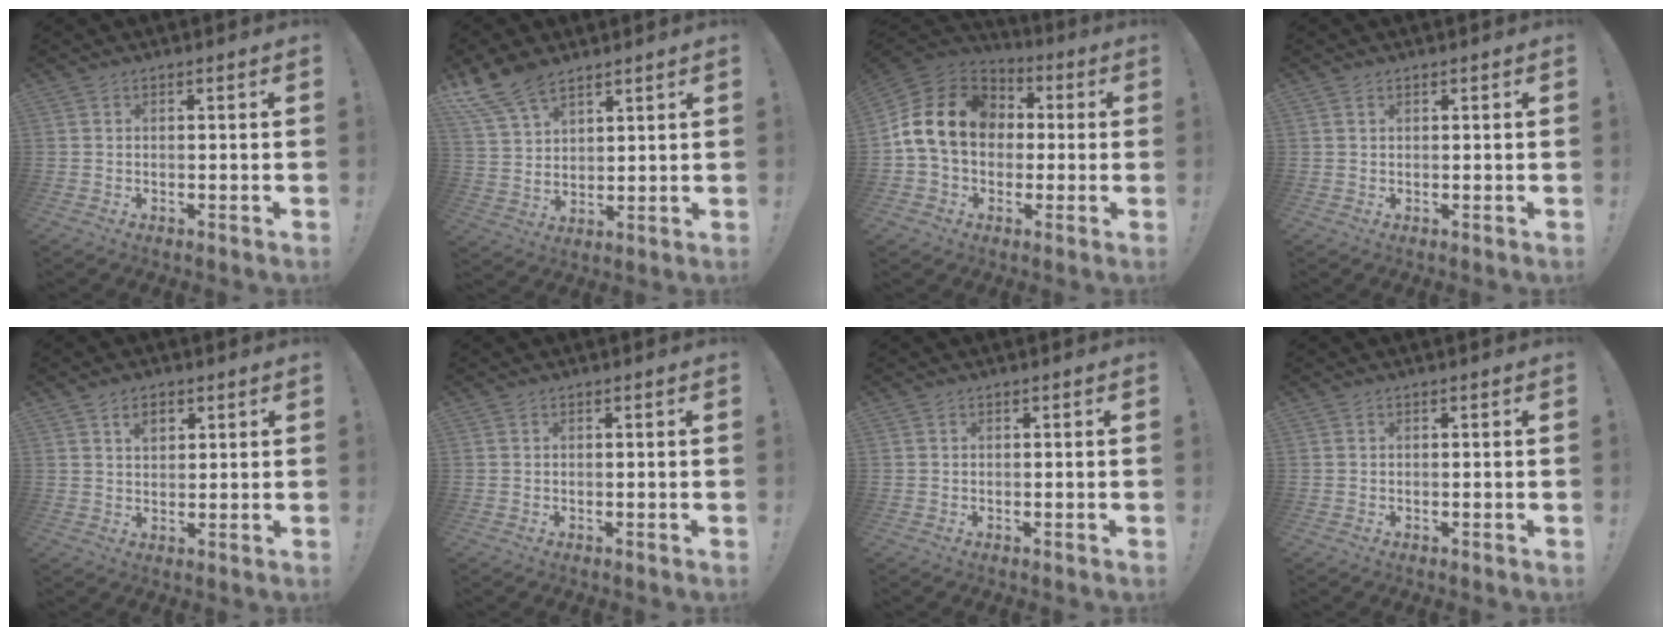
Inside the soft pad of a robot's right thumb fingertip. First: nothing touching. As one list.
[{"total": 12.2, "force": [9.1, 6.2, 5.4], "torque": [-0.109, -0.045, 0.177]}, {"total": 17.5, "force": [2.2, 13.5, 10.9], "torque": [-0.186, 0.014, 0.045]}, {"total": 0.6, "force": [0.5, 0.3, 0.2], "torque": [0.000, -0.002, 0.009]}, {"total": 4.1, "force": [2.2, 2.7, 2.1], "torque": [-0.023, -0.008, 0.036]}, {"total": 0.0}, {"total": 0.0}, {"total": 0.0}]